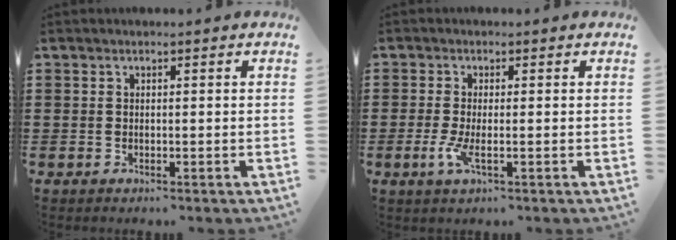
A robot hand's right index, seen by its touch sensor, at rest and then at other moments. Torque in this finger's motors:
{"motor_torque": [0.19, -0.02, 0.08, 0.07]}